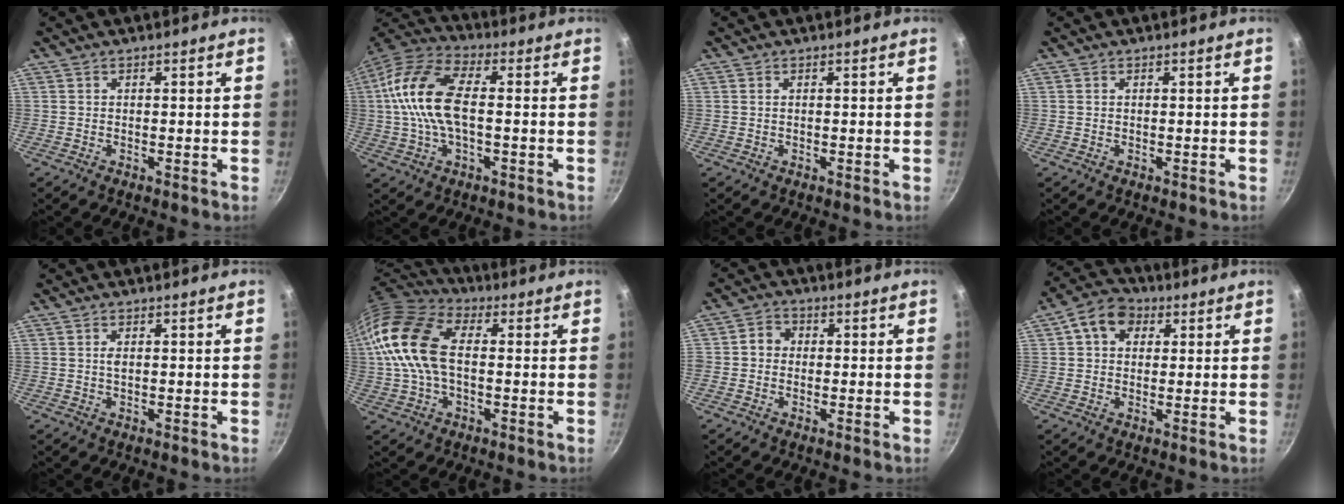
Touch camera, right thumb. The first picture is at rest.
{"total": 15.5, "force": [0.5, 7.8, 13.4], "torque": [-0.263, 0.032, -0.008]}
{"total": 0.0}
{"total": 0.0}
{"total": 1.1, "force": [0.2, 0.5, 0.9], "torque": [-0.018, 0.001, 0.003]}
{"total": 17.1, "force": [1.1, 10.3, 13.6], "torque": [-0.269, 0.028, 0.006]}
{"total": 3.6, "force": [-0.2, 3.3, 1.5], "torque": [-0.005, 0.009, -0.014]}
{"total": 7.7, "force": [2.6, 5.9, 4.3], "torque": [-0.050, 0.008, 0.027]}